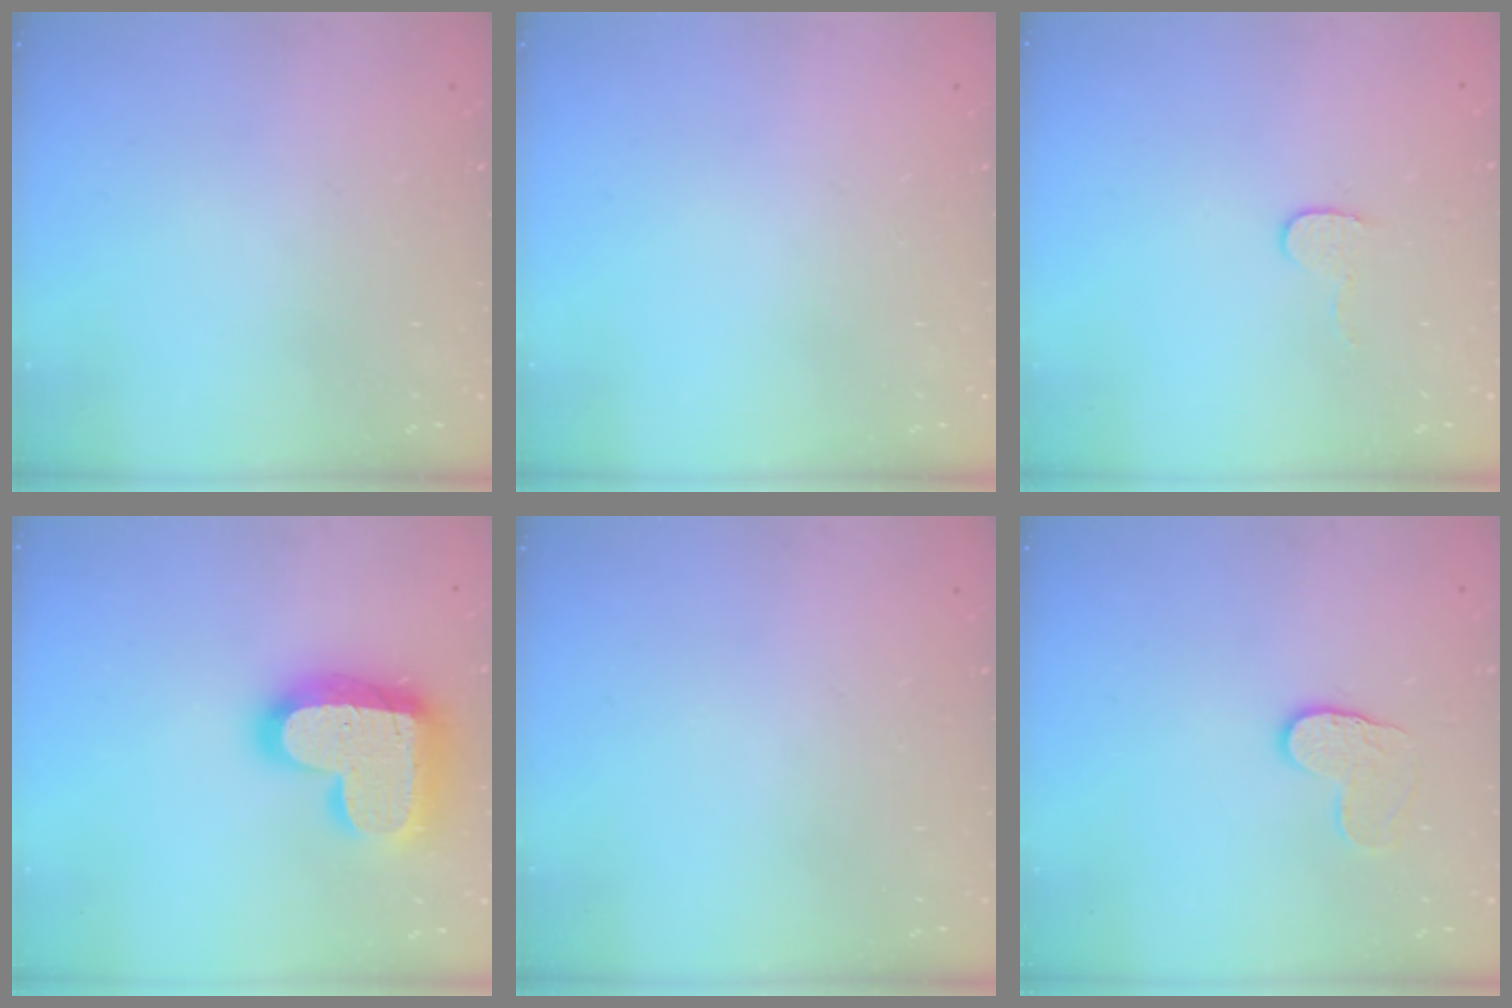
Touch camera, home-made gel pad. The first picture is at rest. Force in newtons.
{"total": 0.0}
{"total": 5.5, "press": 5.5, "slide": 0.4}
{"total": 22.1, "press": 22.0, "slide": 1.5}
{"total": 0.0}
{"total": 6.9, "press": 6.8, "slide": 0.5}